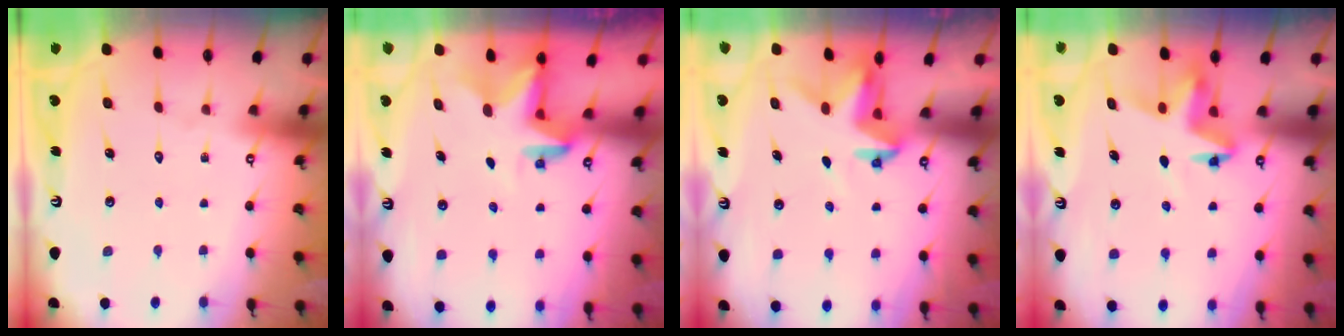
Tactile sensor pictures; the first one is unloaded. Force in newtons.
{"total": 2.9, "press": 2.9, "slide": 0.2}
{"total": 3.4, "press": 3.4, "slide": 0.3}
{"total": 5.1, "press": 5.1, "slide": 0.2}